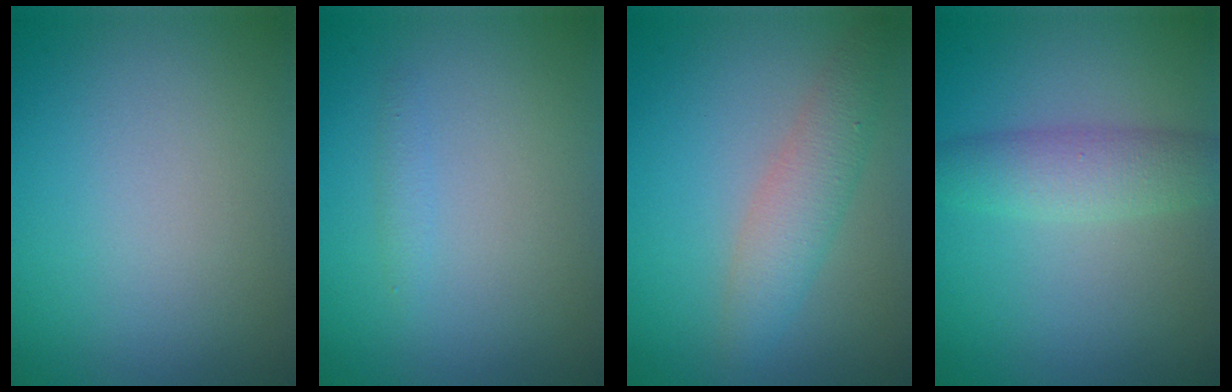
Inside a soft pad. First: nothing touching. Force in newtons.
{"total": 0.7, "press": 0.7, "slide": 0.0}
{"total": 3.2, "press": 3.2, "slide": 0.2}
{"total": 3.4, "press": 3.4, "slide": 0.1}